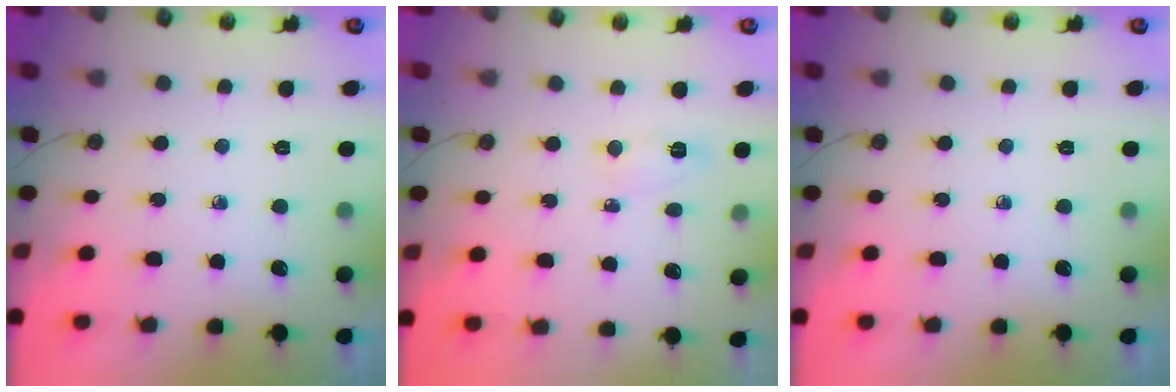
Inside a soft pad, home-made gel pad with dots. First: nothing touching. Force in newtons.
{"total": 4.7, "press": 4.7, "slide": 0.7}
{"total": 0.0}